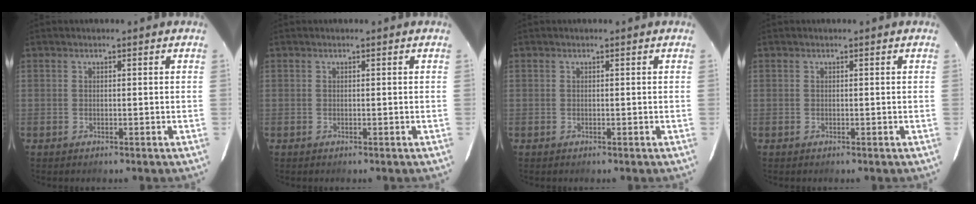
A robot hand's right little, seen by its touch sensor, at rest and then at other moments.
{"total": 0.0}
{"total": 0.0}
{"total": 0.0}